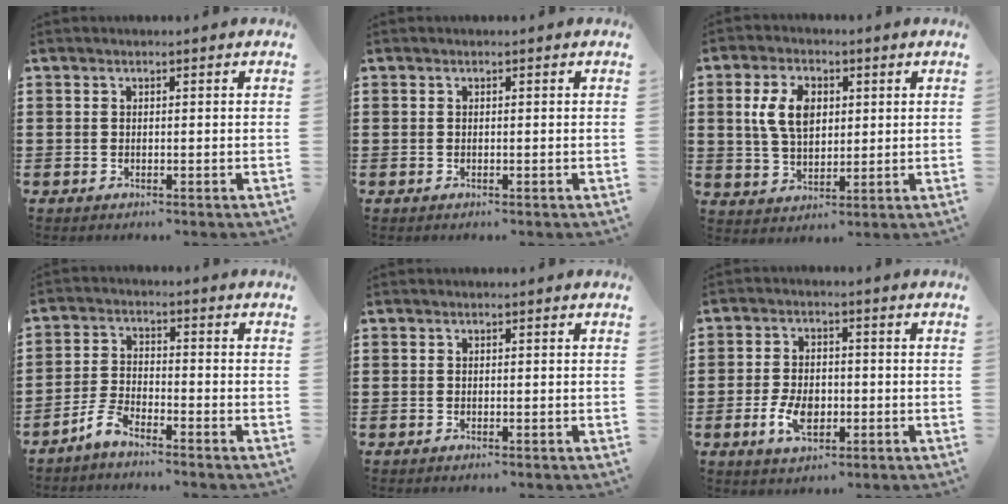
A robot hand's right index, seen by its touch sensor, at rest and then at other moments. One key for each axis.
{"total": 0.0}
{"total": 7.5, "fx": 1.7, "fy": 4.7, "fz": 5.5, "tx": -0.135, "ty": 0.012, "tz": 0.024}
{"total": 3.8, "fx": -3.5, "fy": 0.6, "fz": 1.4, "tx": -0.048, "ty": 0.003, "tz": -0.075}
{"total": 0.0}
{"total": 5.7, "fx": -1.6, "fy": 3.5, "fz": 4.2, "tx": -0.095, "ty": 0.003, "tz": -0.032}